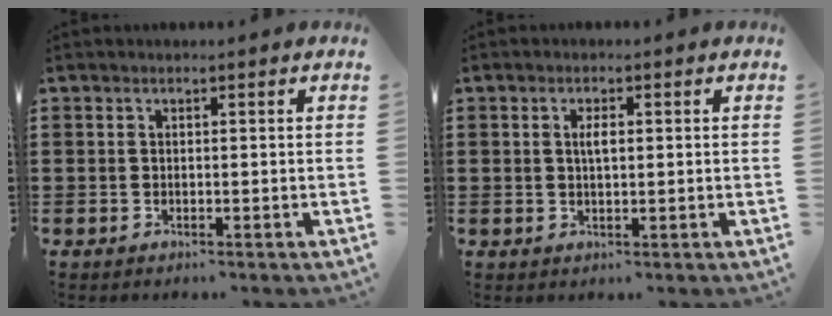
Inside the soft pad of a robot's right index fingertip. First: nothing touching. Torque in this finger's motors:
{"motor_torque": [0.06, 0.01, 0.04, 0.04]}